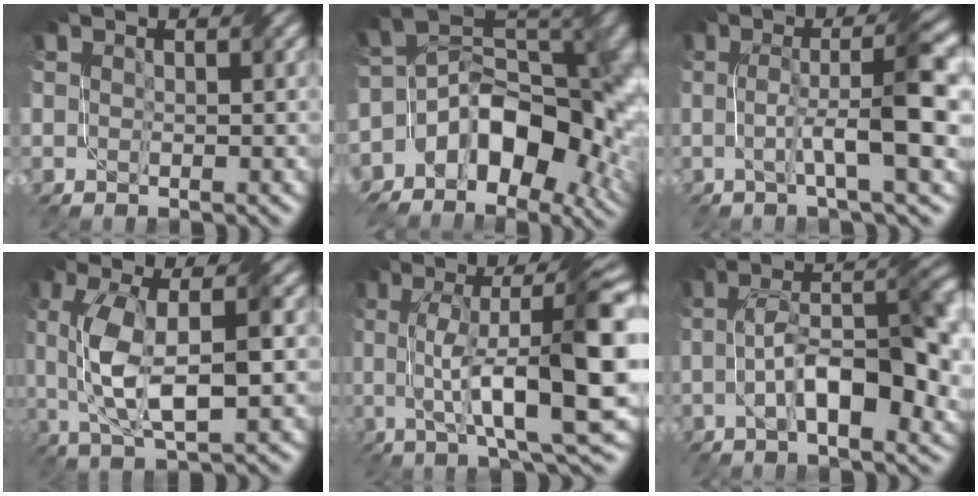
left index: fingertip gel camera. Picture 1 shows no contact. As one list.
[{"total": 12.4, "force": [-4.4, 7.5, 8.8], "torque": [-0.117, 0.007, -0.079]}, {"total": 7.1, "force": [-0.2, 1.0, 7.0], "torque": [-0.116, 0.011, -0.004]}, {"total": 7.9, "force": [0.1, 2.7, 7.4], "torque": [-0.153, 0.004, 0.005]}, {"total": 12.6, "force": [0.7, 2.8, 12.2], "torque": [-0.181, 0.009, 0.014]}, {"total": 11.1, "force": [-1.4, 3.9, 10.3], "torque": [-0.156, 0.017, -0.028]}]